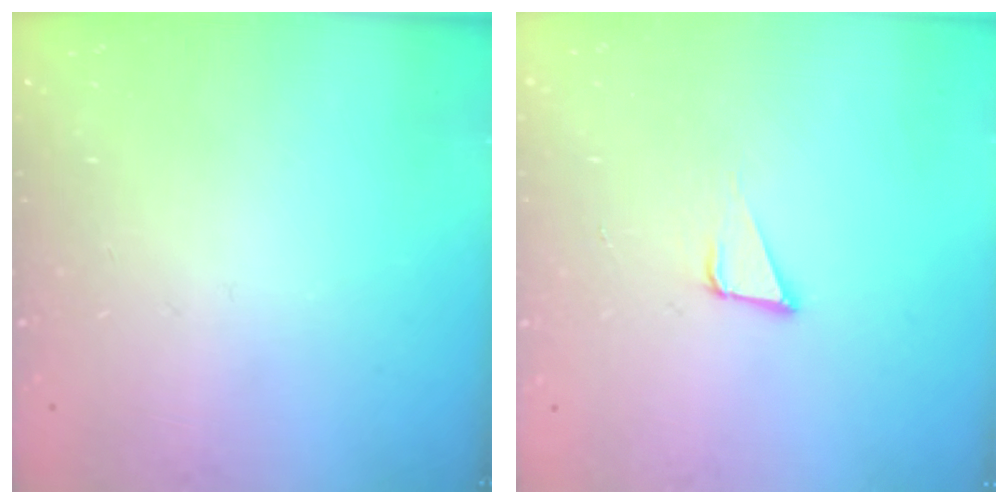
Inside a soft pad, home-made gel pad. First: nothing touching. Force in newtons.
{"total": 3.7, "press": 3.1, "slide": 2.1}